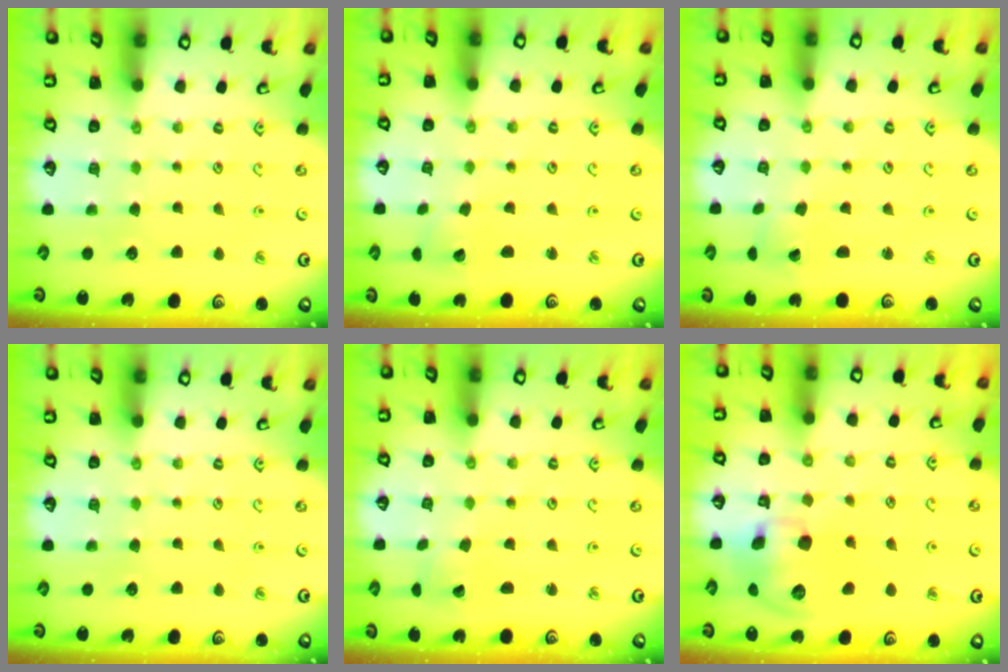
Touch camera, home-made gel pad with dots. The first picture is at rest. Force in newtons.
{"total": 2.0, "press": 2.0, "slide": 0.1}
{"total": 0.9, "press": 0.9, "slide": 0.0}
{"total": 0.0}
{"total": 1.5, "press": 1.5, "slide": 0.0}
{"total": 14.3, "press": 14.1, "slide": 2.5}